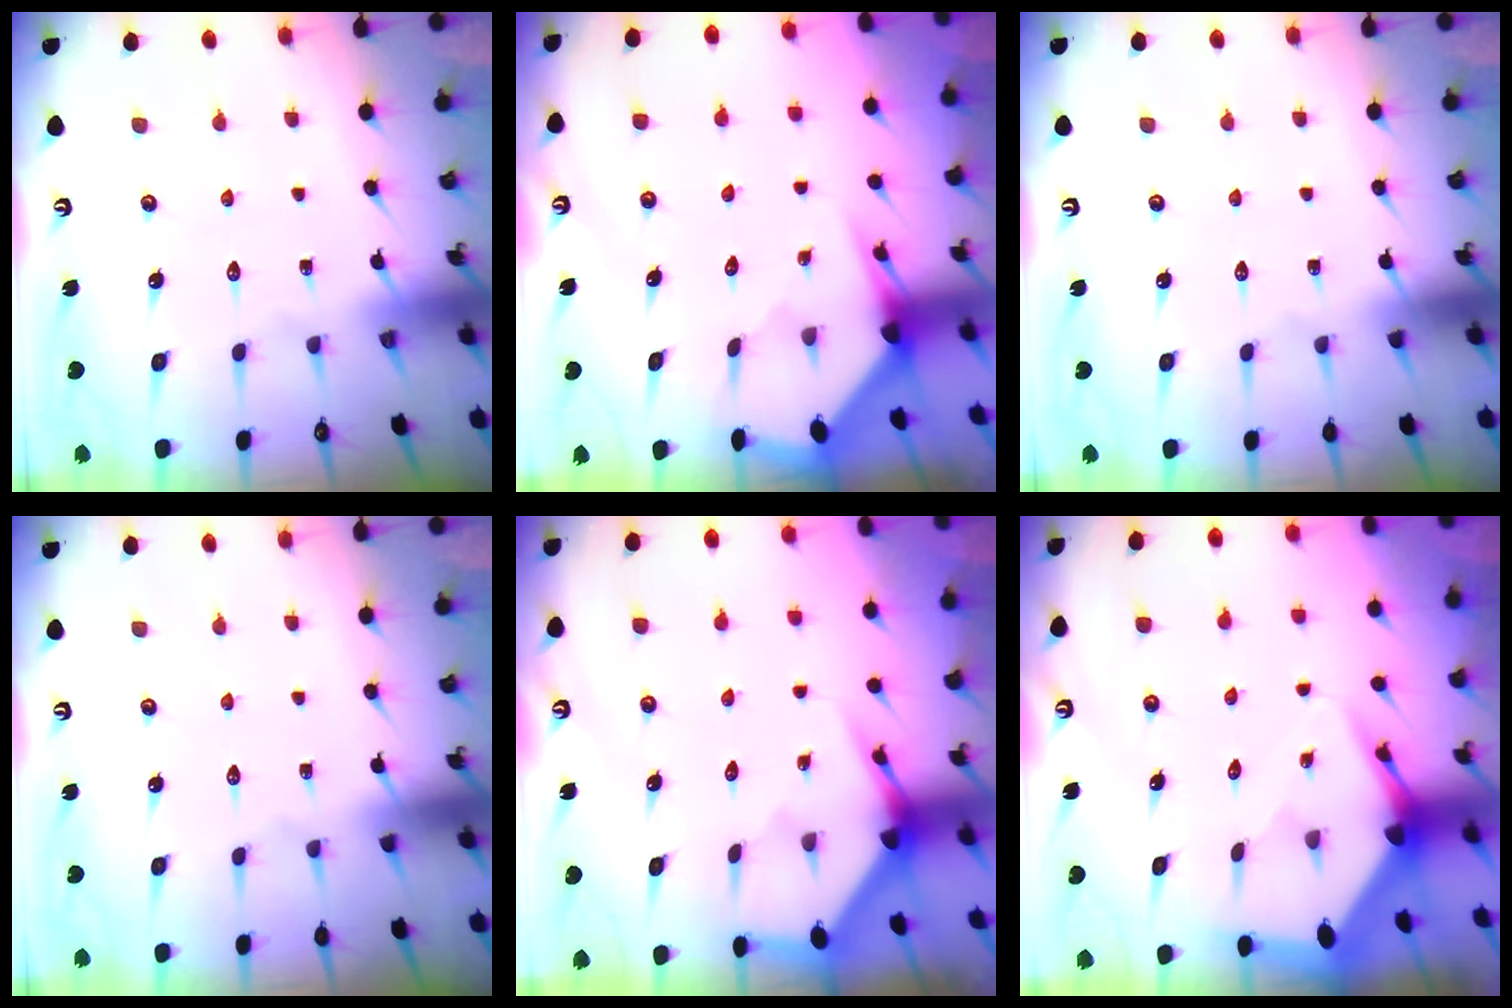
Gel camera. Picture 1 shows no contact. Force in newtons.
{"total": 2.9, "press": 2.9, "slide": 0.2}
{"total": 0.0}
{"total": 0.0}
{"total": 3.6, "press": 3.6, "slide": 0.1}
{"total": 5.2, "press": 5.1, "slide": 0.3}